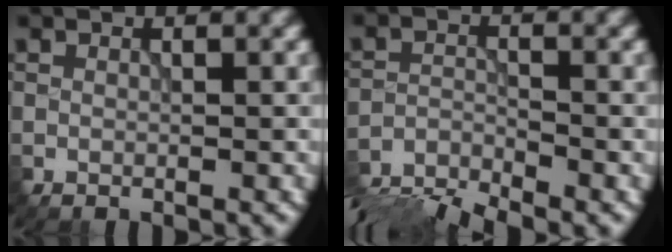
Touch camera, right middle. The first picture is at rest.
{"total": 7.4, "force": [-6.7, 1.4, 2.8], "torque": [-0.056, -0.023, -0.124]}